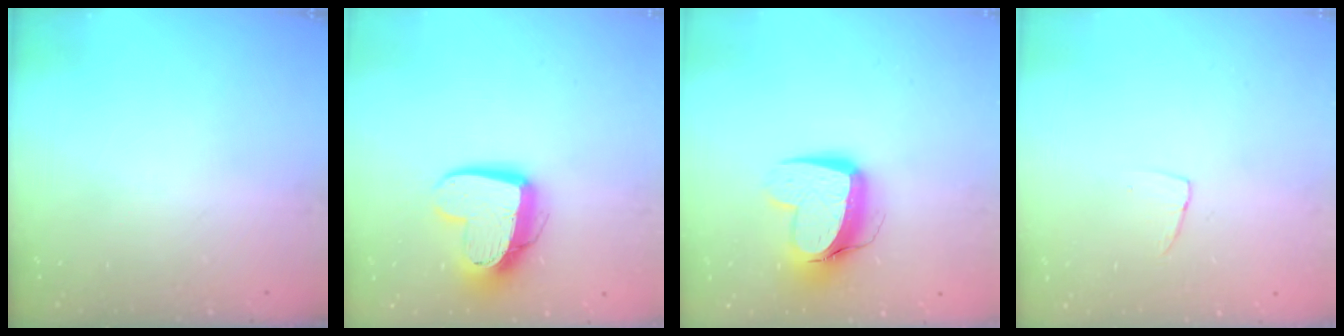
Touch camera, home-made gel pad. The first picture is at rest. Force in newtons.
{"total": 13.8, "press": 13.8, "slide": 1.2}
{"total": 12.4, "press": 12.3, "slide": 1.5}
{"total": 2.9, "press": 2.9, "slide": 0.1}